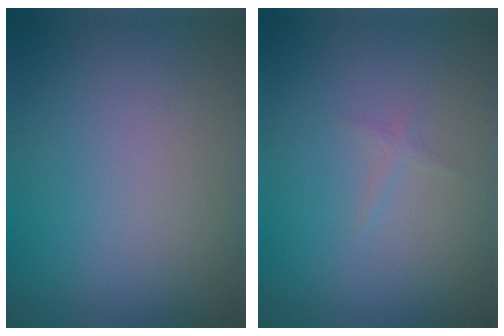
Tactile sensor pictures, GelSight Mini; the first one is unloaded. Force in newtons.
{"total": 0.5, "press": 0.5, "slide": 0.0}